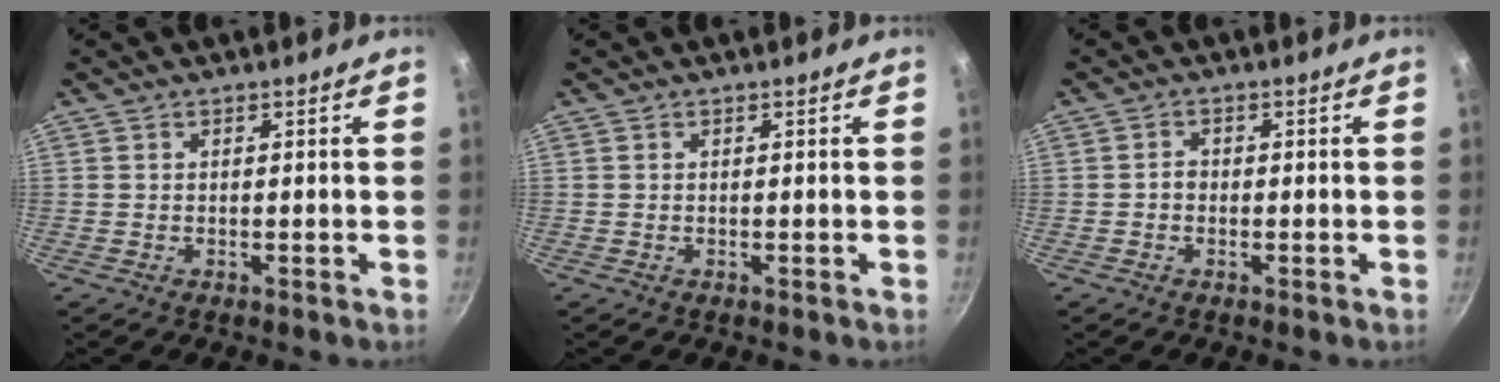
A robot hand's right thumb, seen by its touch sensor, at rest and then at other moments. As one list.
[{"total": 0.0}, {"total": 1.5, "force": [-0.4, 1.2, 0.8], "torque": [-0.009, 0.009, -0.008]}]